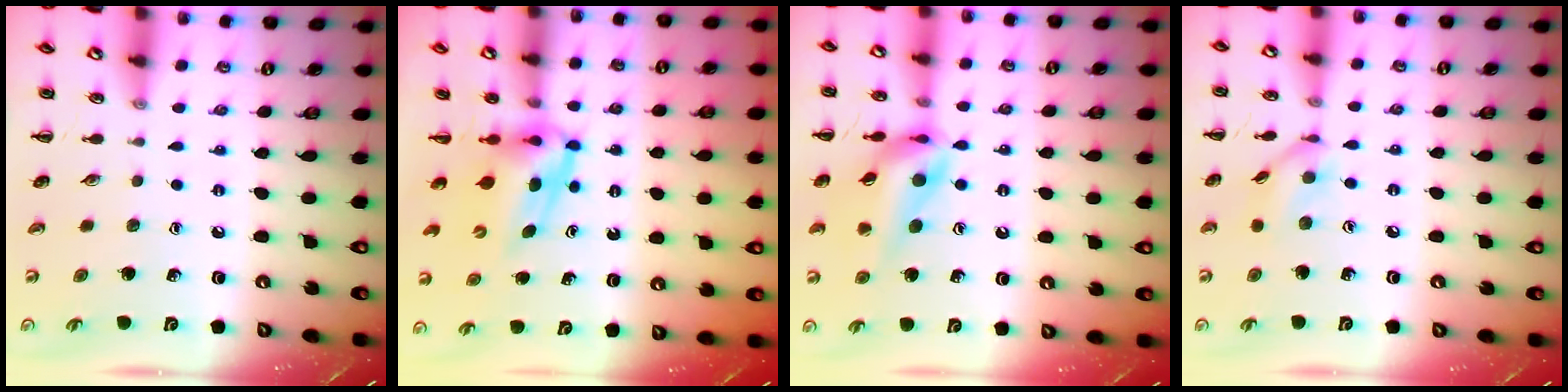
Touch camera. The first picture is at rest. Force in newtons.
{"total": 6.2, "press": 6.1, "slide": 1.0}
{"total": 13.4, "press": 13.0, "slide": 3.0}
{"total": 8.4, "press": 8.3, "slide": 0.7}